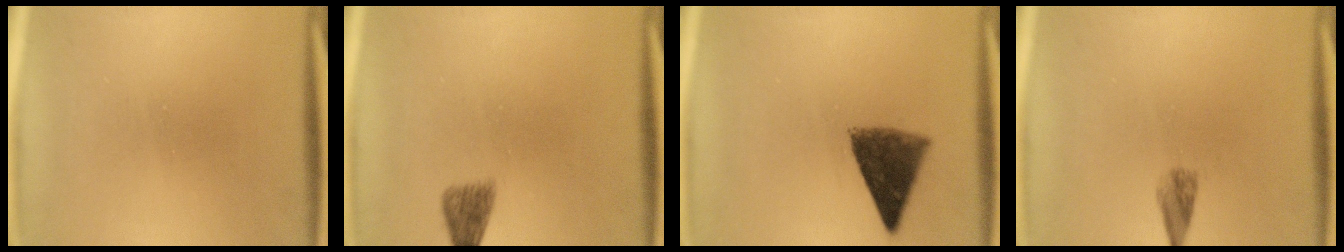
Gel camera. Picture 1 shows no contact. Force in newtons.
{"total": 2.1}
{"total": 7.5}
{"total": 1.8}